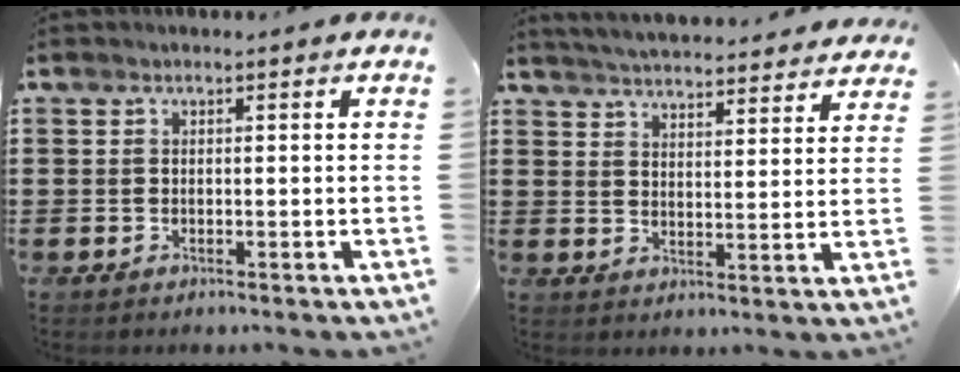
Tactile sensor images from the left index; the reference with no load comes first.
{"total": 4.9, "force": [4.8, -0.2, 0.6], "torque": [-0.031, -0.030, 0.085]}